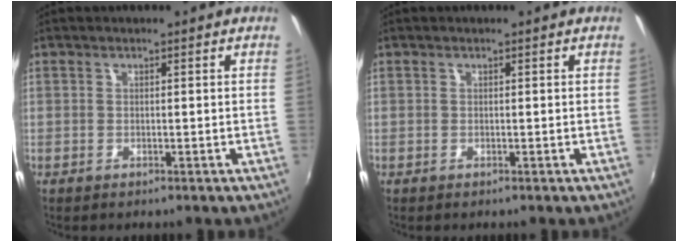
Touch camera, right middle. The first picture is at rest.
{"total": 0.0}